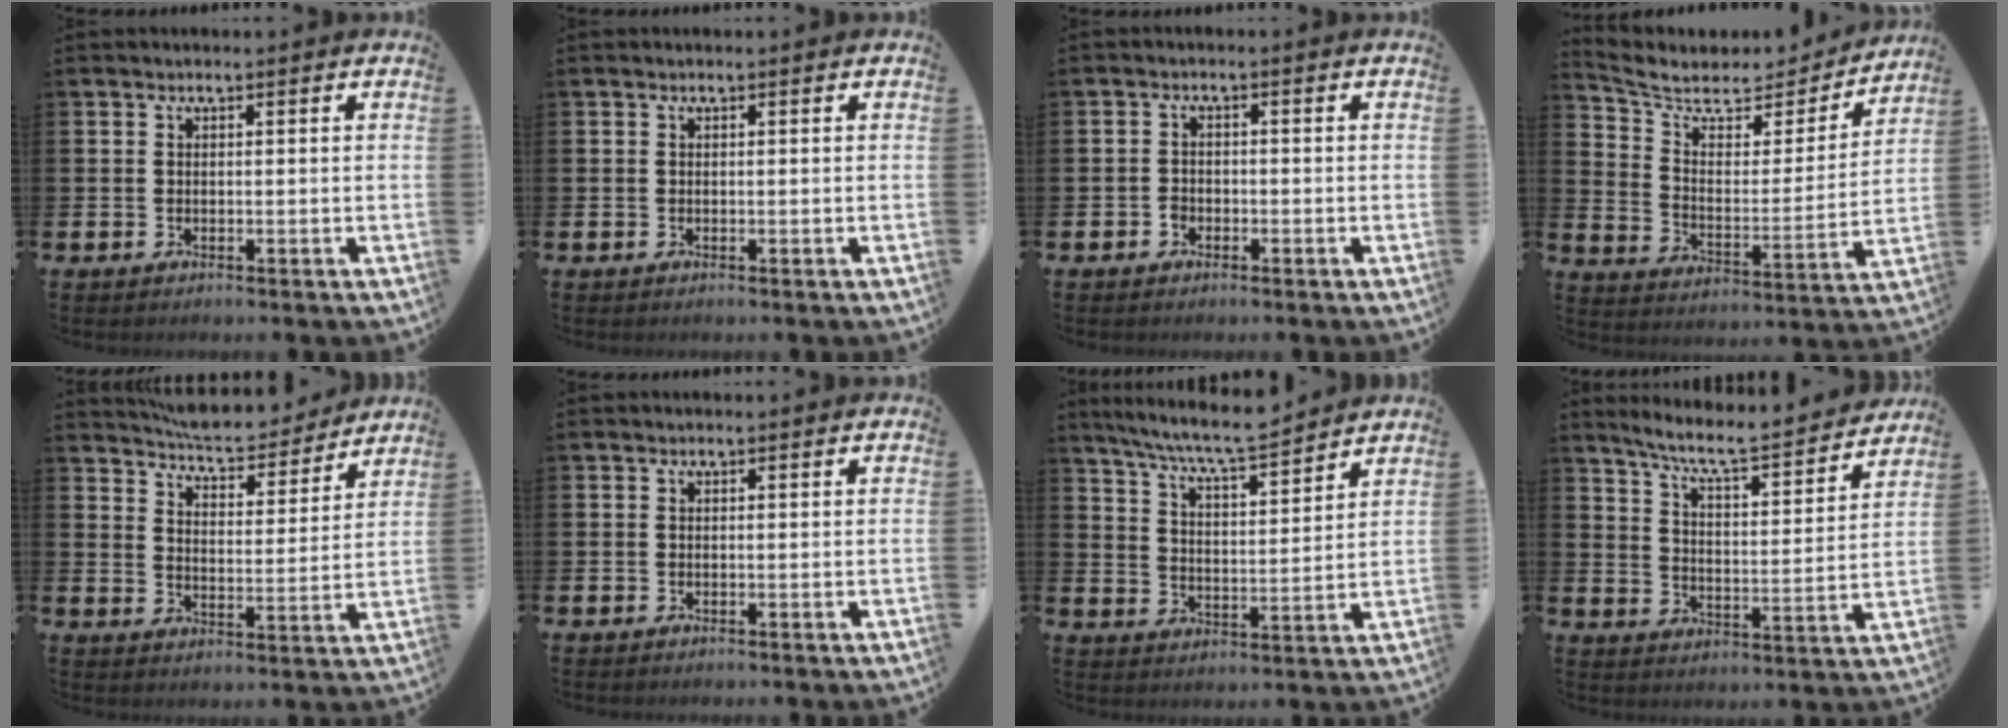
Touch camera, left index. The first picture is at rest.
{"total": 0.0}
{"total": 1.4, "force": [-0.8, 1.1, 0.3], "torque": [-0.006, 0.003, -0.019]}
{"total": 6.7, "force": [5.7, 2.9, 1.8], "torque": [-0.076, -0.041, 0.095]}
{"total": 7.0, "force": [6.8, 0.9, 1.3], "torque": [-0.050, -0.046, 0.120]}
{"total": 0.0}
{"total": 7.8, "force": [7.3, 0.1, 2.6], "torque": [-0.080, -0.044, 0.130]}
{"total": 7.6, "force": [6.9, 0.7, 3.0], "torque": [-0.083, -0.049, 0.115]}